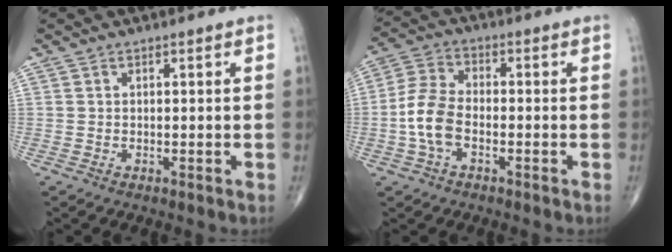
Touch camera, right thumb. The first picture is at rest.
{"total": 8.0, "force": [-2.1, 4.6, 6.3], "torque": [-0.136, 0.022, -0.048]}